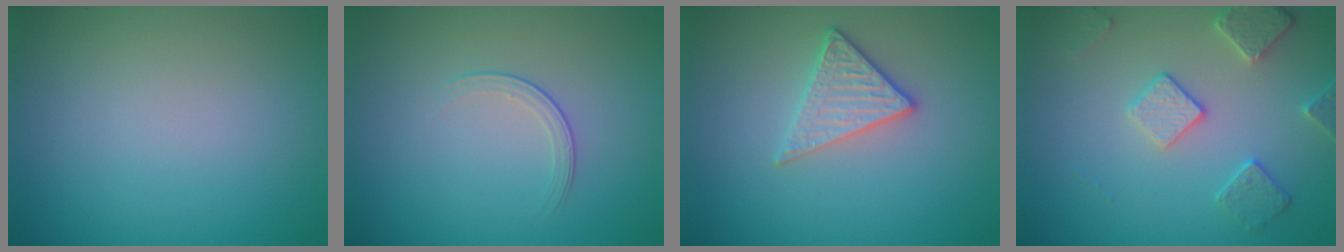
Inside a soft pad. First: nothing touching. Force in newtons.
{"total": 1.5, "press": 0.7, "slide": 1.4}
{"total": 2.9, "press": 2.6, "slide": 1.3}
{"total": 3.1, "press": 3.1, "slide": 0.4}